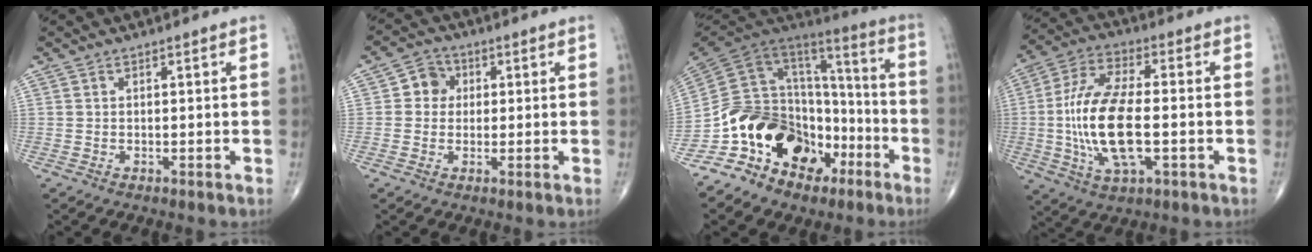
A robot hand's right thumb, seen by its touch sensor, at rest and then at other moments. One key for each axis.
{"total": 4.6, "fx": 0.6, "fy": 4.2, "fz": 1.7, "tx": -0.001, "ty": 0.008, "tz": 0.001}
{"total": 22.0, "fx": -11.0, "fy": 15.0, "fz": 11.6, "tx": -0.158, "ty": 0.107, "tz": -0.192}
{"total": 16.4, "fx": -2.0, "fy": 6.7, "fz": 14.8, "tx": -0.303, "ty": 0.013, "tz": -0.037}